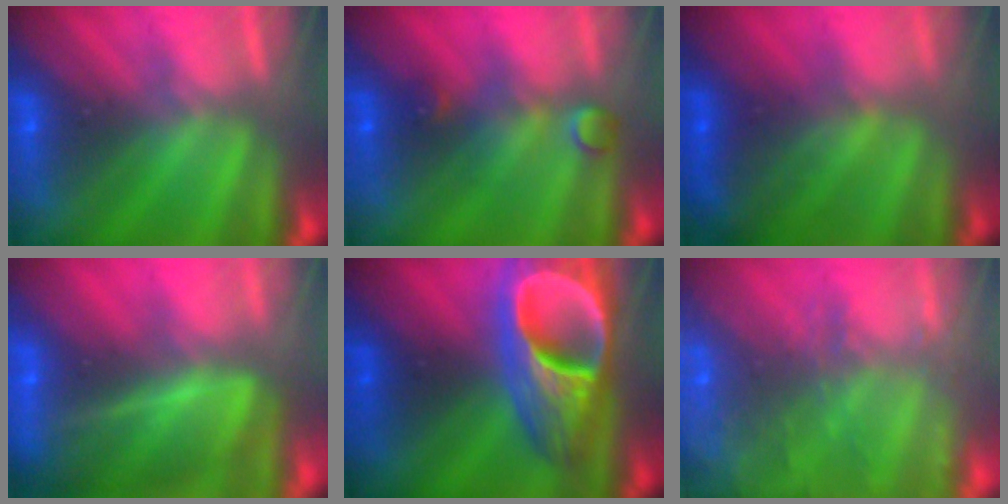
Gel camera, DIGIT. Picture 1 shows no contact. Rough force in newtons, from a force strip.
{"total": 2.9}
{"total": 2.4}
{"total": 9.3}
{"total": 8.9}
{"total": 7.1}